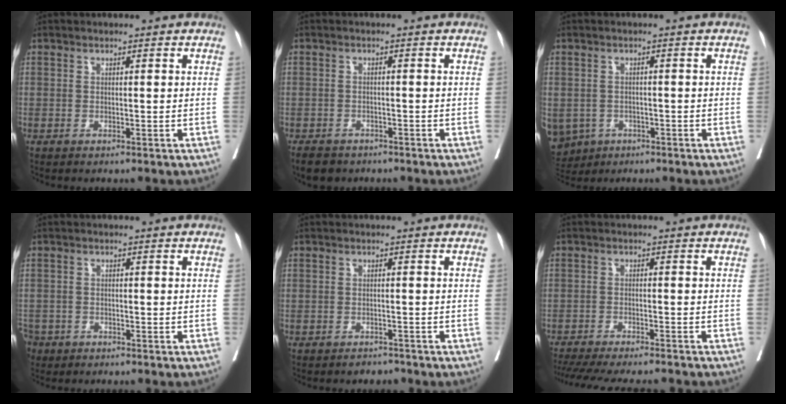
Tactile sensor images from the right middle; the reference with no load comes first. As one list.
[{"total": 4.6, "force": [-3.7, 2.5, 1.3], "torque": [-0.021, -0.002, -0.054]}, {"total": 11.3, "force": [-5.2, 9.3, 3.6], "torque": [-0.117, -0.007, -0.066]}, {"total": 5.7, "force": [-3.6, 4.2, 1.4], "torque": [-0.043, -0.001, -0.063]}, {"total": 1.7, "force": [-1.6, 0.7, 0.1], "torque": [-0.002, 0.000, -0.021]}, {"total": 16.5, "force": [-14.7, 2.4, 7.1], "torque": [-0.140, -0.029, -0.203]}]